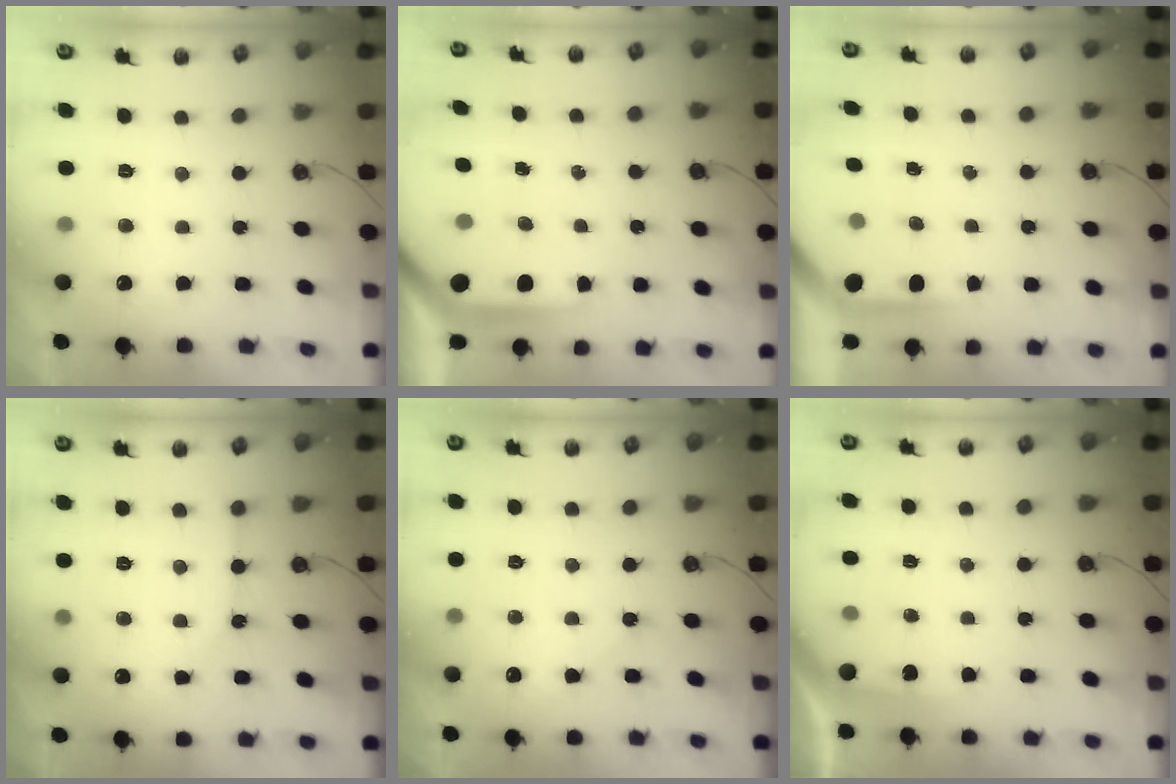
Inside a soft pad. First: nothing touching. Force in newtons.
{"total": 7.4, "press": 7.4, "slide": 0.7}
{"total": 3.9, "press": 3.9, "slide": 0.4}
{"total": 2.5, "press": 2.4, "slide": 0.5}
{"total": 4.4, "press": 4.4, "slide": 0.7}
{"total": 1.5, "press": 1.5, "slide": 0.2}